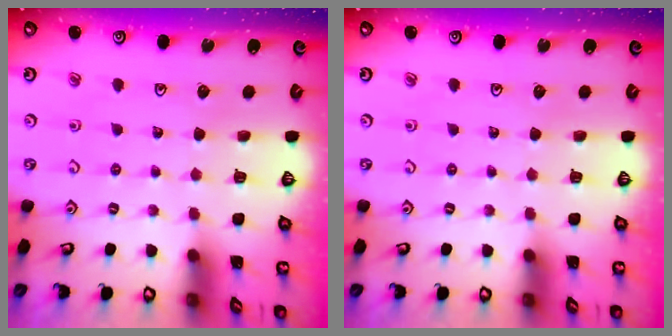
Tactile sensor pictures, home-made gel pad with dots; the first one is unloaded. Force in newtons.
{"total": 0.0}